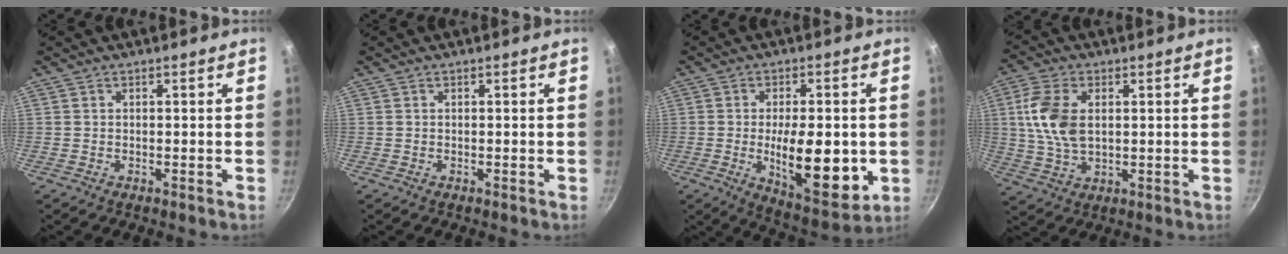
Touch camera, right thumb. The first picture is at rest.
{"total": 0.0}
{"total": 16.3, "force": [-2.1, 6.7, 14.7], "torque": [-0.197, -0.016, -0.024]}
{"total": 10.4, "force": [1.8, 6.2, 8.2], "torque": [-0.158, -0.001, 0.033]}